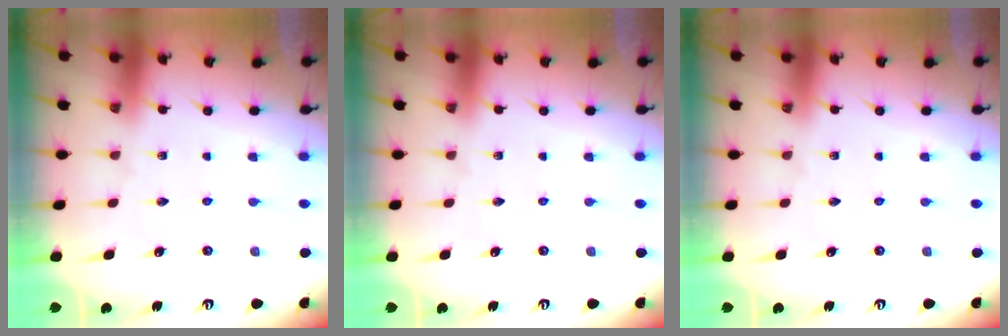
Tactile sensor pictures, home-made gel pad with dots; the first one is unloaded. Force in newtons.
{"total": 0.0}
{"total": 0.0}